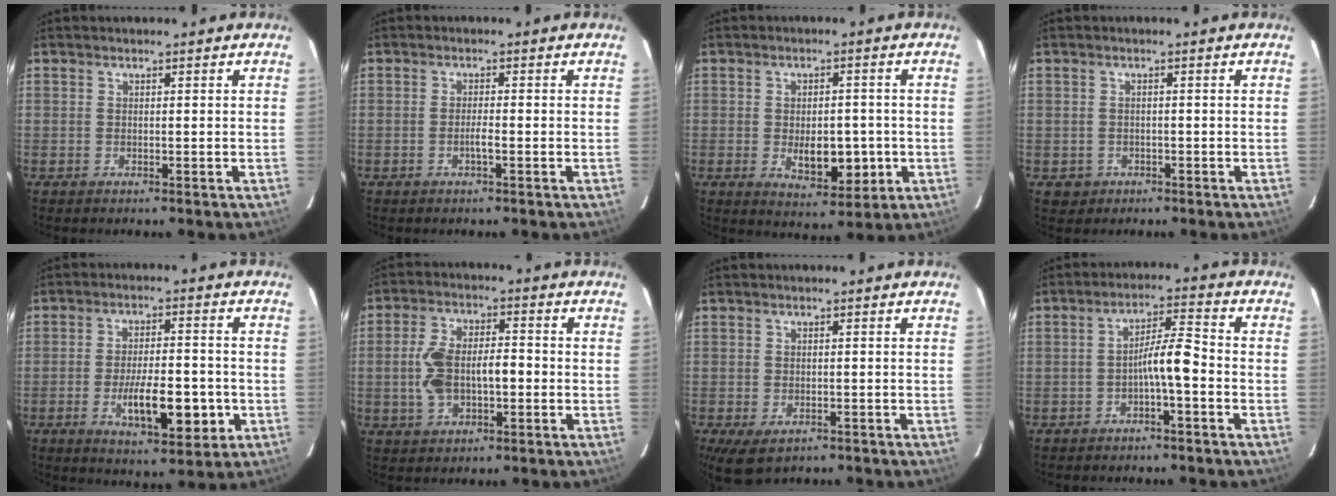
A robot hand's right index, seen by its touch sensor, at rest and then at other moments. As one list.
[{"total": 1.6, "force": [-0.7, 0.0, 1.5], "torque": [-0.030, 0.001, -0.012]}, {"total": 7.6, "force": [-1.6, 3.8, 6.4], "torque": [-0.095, -0.004, -0.011]}, {"total": 2.1, "force": [-0.8, 2.0, 0.0], "torque": [-0.001, 0.007, -0.008]}, {"total": 10.9, "force": [-3.1, 3.4, 9.9], "torque": [-0.161, -0.004, -0.043]}, {"total": 9.0, "force": [-1.1, 4.2, 7.9], "torque": [-0.163, 0.024, -0.014]}, {"total": 6.3, "force": [-3.8, 3.7, 3.4], "torque": [-0.072, -0.013, -0.054]}, {"total": 5.6, "force": [-1.7, 0.5, 5.3], "torque": [-0.090, 0.018, -0.028]}]